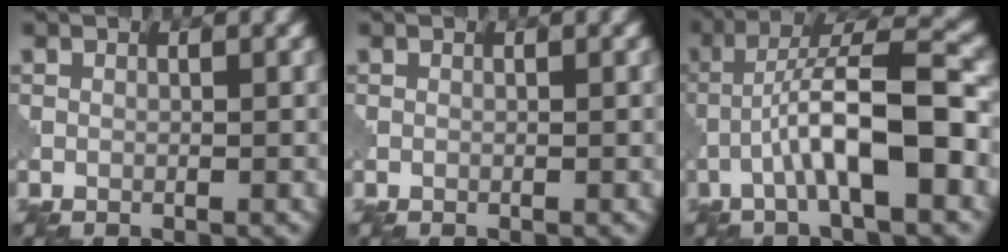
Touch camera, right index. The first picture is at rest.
{"total": 0.0}
{"total": 7.9, "force": [-2.3, 1.6, 7.4], "torque": [-0.126, 0.021, -0.039]}